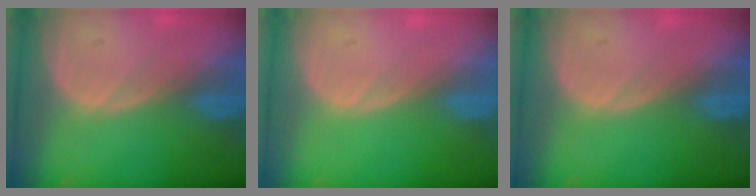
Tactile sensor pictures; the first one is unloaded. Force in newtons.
{"total": 0.0}
{"total": 0.0}